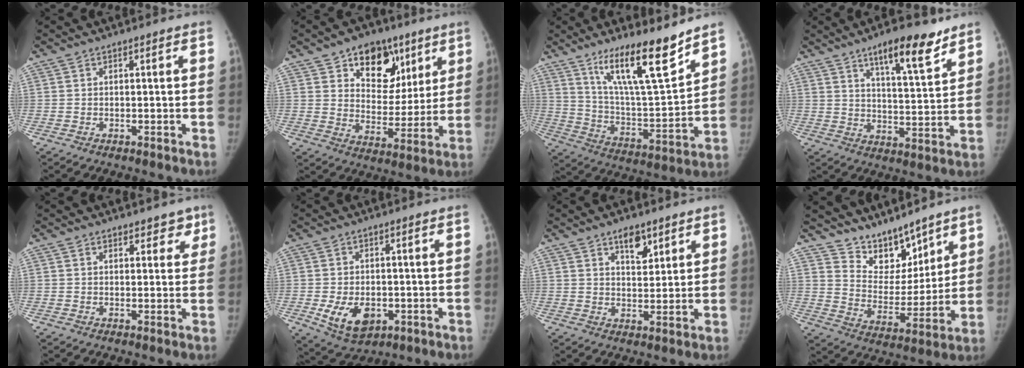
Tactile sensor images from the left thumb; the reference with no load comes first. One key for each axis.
{"total": 14.7, "fx": 8.1, "fy": 10.0, "fz": 7.1, "tx": -0.051, "ty": -0.033, "tz": 0.128}
{"total": 18.0, "fx": 12.5, "fy": 3.4, "fz": 12.5, "tx": -0.182, "ty": -0.083, "tz": 0.223}
{"total": 12.2, "fx": 8.1, "fy": 3.2, "fz": 8.5, "tx": -0.109, "ty": -0.047, "tz": 0.127}
{"total": 3.7, "fx": 2.6, "fy": 2.3, "fz": 1.3, "tx": 0.020, "ty": -0.012, "tz": 0.034}
{"total": 8.4, "fx": -2.1, "fy": 5.7, "fz": 5.8, "tx": -0.084, "ty": -0.004, "tz": -0.021}
{"total": 5.8, "fx": 3.6, "fy": 2.9, "fz": 3.4, "tx": -0.028, "ty": -0.024, "tz": 0.059}
{"total": 11.3, "fx": 9.6, "fy": 5.4, "fz": 2.8, "tx": -0.003, "ty": -0.074, "tz": 0.181}